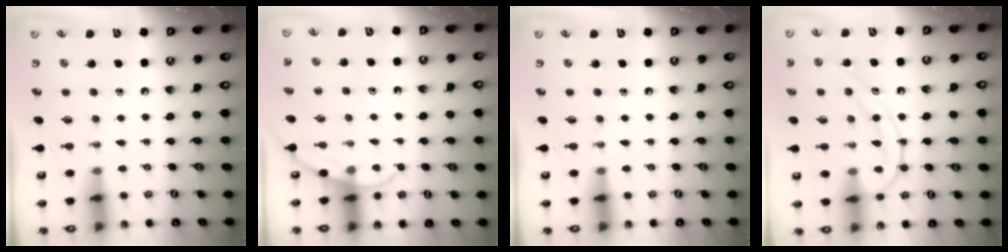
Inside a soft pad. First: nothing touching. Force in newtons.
{"total": 4.6, "press": 4.6, "slide": 0.5}
{"total": 0.0}
{"total": 11.9, "press": 11.9, "slide": 0.8}